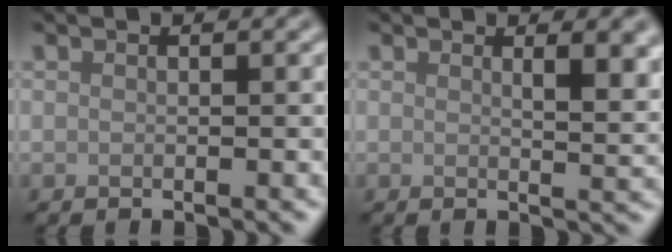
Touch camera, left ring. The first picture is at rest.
{"total": 3.9, "force": [1.6, 1.3, 3.3], "torque": [-0.034, -0.002, 0.025]}